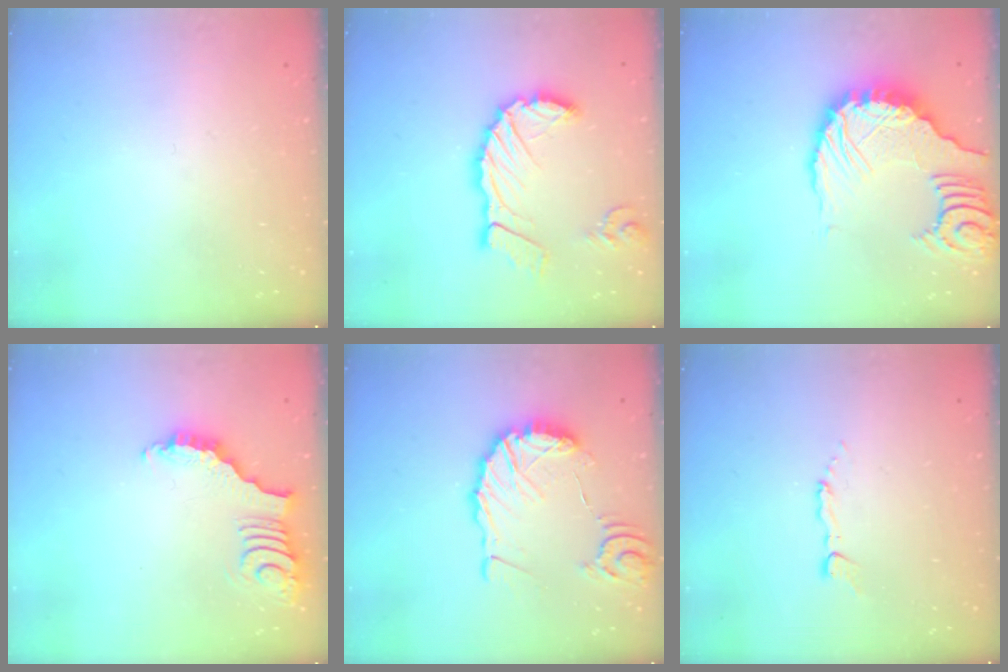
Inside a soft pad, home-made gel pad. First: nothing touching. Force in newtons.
{"total": 14.8, "press": 14.7, "slide": 1.6}
{"total": 11.1, "press": 11.1, "slide": 1.3}
{"total": 3.9, "press": 3.8, "slide": 0.5}
{"total": 12.8, "press": 12.7, "slide": 1.7}
{"total": 3.0, "press": 3.0, "slide": 0.2}